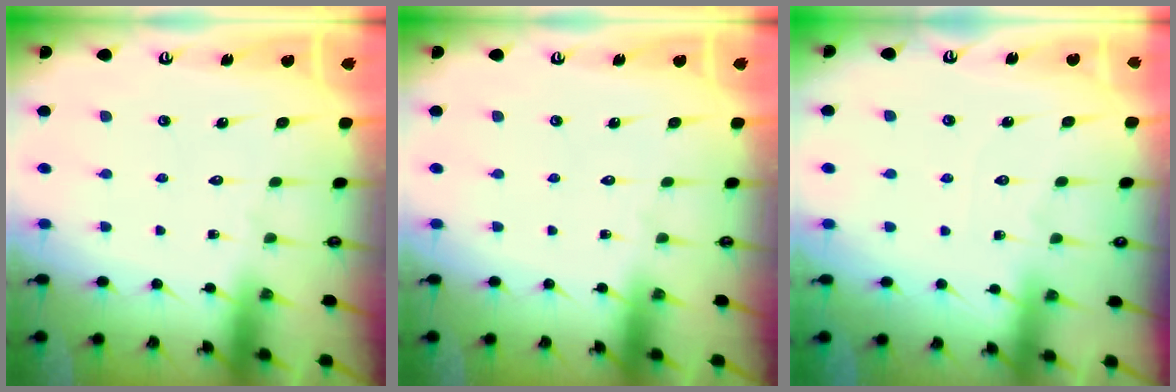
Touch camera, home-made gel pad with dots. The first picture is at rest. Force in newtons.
{"total": 0.0}
{"total": 2.5, "press": 2.5, "slide": 0.4}